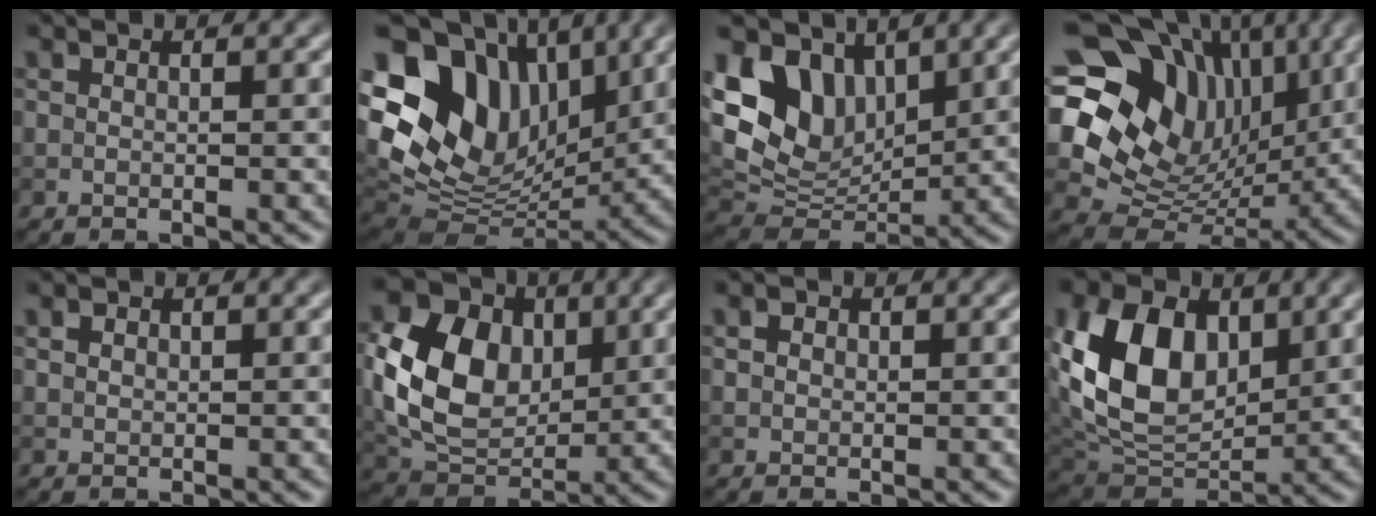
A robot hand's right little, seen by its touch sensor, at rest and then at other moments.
{"total": 16.0, "force": [5.5, 11.3, 10.0], "torque": [-0.188, 0.024, 0.111]}
{"total": 9.0, "force": [4.1, 6.1, 5.2], "torque": [-0.114, -0.010, 0.076]}
{"total": 15.0, "force": [4.9, 11.4, 8.5], "torque": [-0.169, 0.013, 0.095]}
{"total": 0.9, "force": [0.3, 0.7, 0.4], "torque": [-0.009, 0.001, 0.006]}
{"total": 10.4, "force": [1.1, 7.7, 6.9], "torque": [-0.158, -0.004, 0.021]}
{"total": 1.3, "force": [0.4, 1.1, 0.6], "torque": [-0.012, 0.002, 0.000]}
{"total": 10.7, "force": [2.5, 7.3, 7.3], "torque": [-0.162, -0.006, 0.046]}